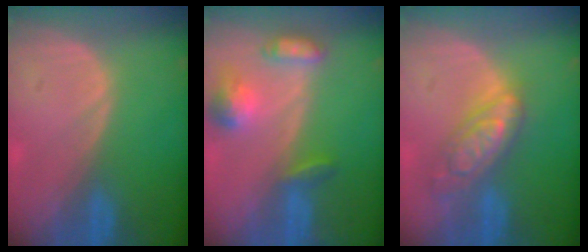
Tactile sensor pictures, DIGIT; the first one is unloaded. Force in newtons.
{"total": 6.2, "press": 6.2, "slide": 0.4}
{"total": 7.2, "press": 7.2, "slide": 0.6}